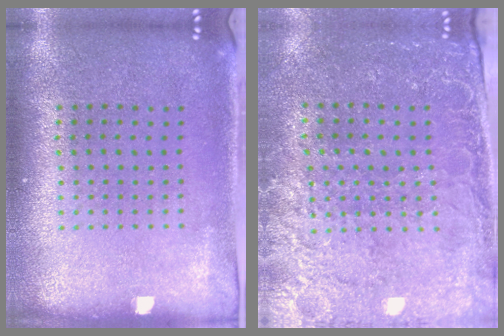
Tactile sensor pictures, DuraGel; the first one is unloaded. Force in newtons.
{"total": 3.0, "press": 2.8, "slide": 1.1}